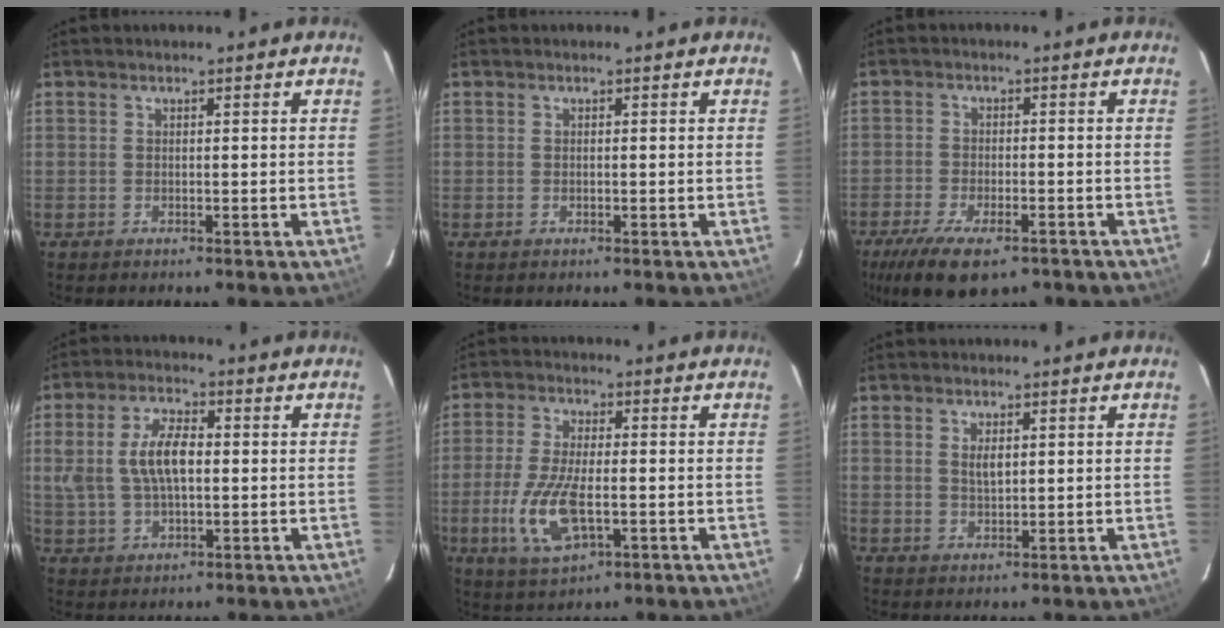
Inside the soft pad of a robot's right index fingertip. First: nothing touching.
{"total": 0.0}
{"total": 13.2, "force": [-8.9, 5.2, 8.1], "torque": [-0.178, -0.034, -0.145]}
{"total": 9.0, "force": [0.6, 4.5, 7.8], "torque": [-0.154, 0.011, 0.017]}
{"total": 11.3, "force": [-3.0, 4.4, 10.0], "torque": [-0.213, -0.012, -0.053]}
{"total": 2.7, "force": [0.8, 1.4, 2.2], "torque": [-0.038, 0.001, 0.015]}